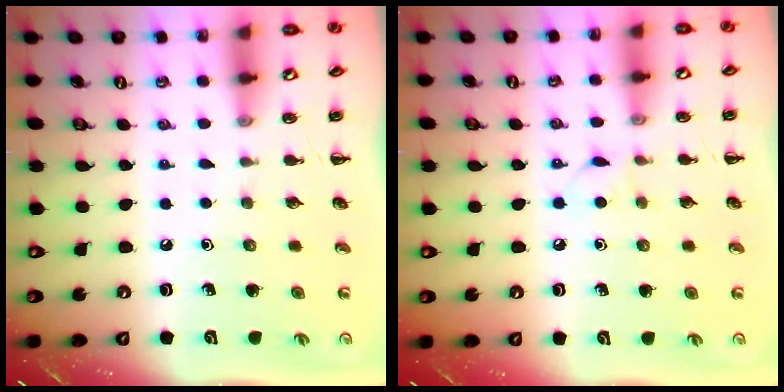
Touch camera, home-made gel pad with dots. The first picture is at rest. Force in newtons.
{"total": 5.2, "press": 5.0, "slide": 1.5}